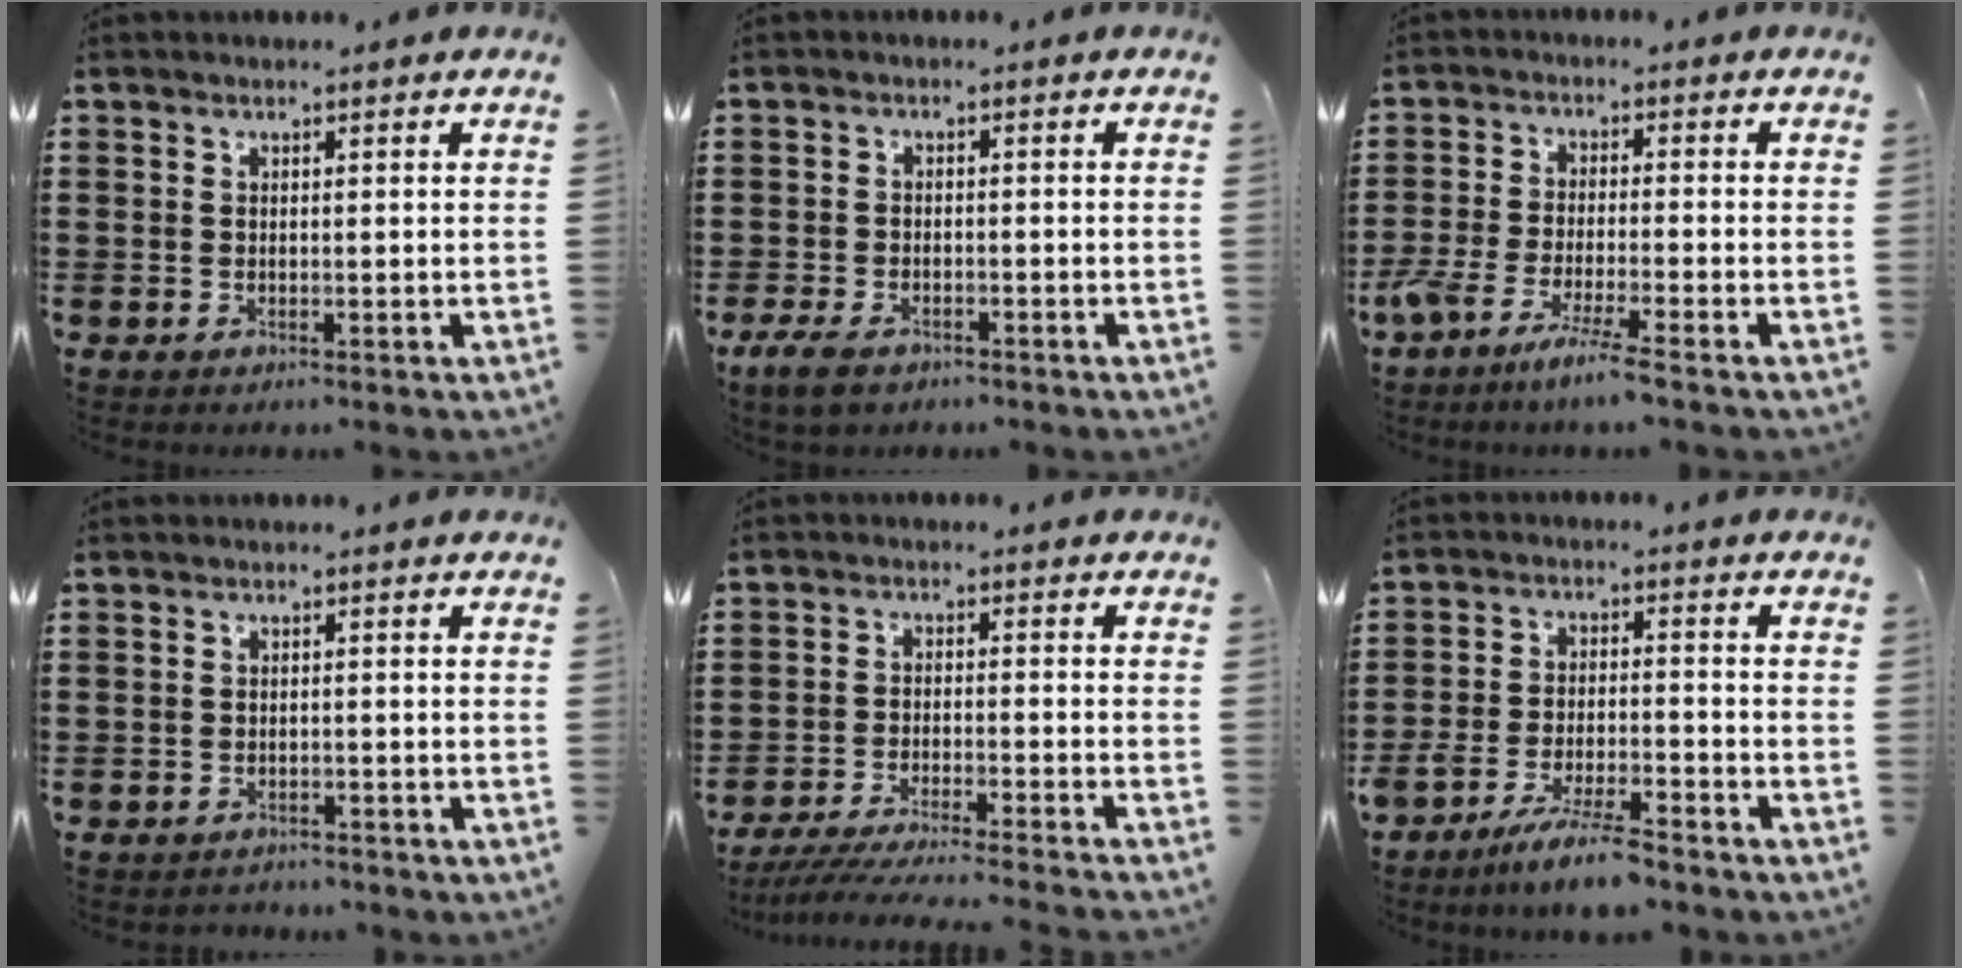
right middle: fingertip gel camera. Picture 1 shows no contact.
{"total": 3.0, "force": [-2.1, 1.3, 1.6], "torque": [-0.043, 0.001, -0.045]}
{"total": 5.6, "force": [-4.7, -0.4, 3.1], "torque": [-0.076, -0.022, -0.091]}
{"total": 1.3, "force": [-1.3, 0.3, -0.1], "torque": [-0.003, 0.002, -0.029]}
{"total": 4.9, "force": [-4.6, -0.3, 1.7], "torque": [-0.032, -0.012, -0.091]}
{"total": 7.0, "force": [-6.2, 0.3, 3.3], "torque": [-0.076, -0.007, -0.120]}